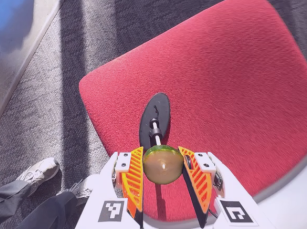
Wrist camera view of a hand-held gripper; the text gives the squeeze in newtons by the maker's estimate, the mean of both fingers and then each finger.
{"total": 7.9, "left": 8.1, "right": 7.7}